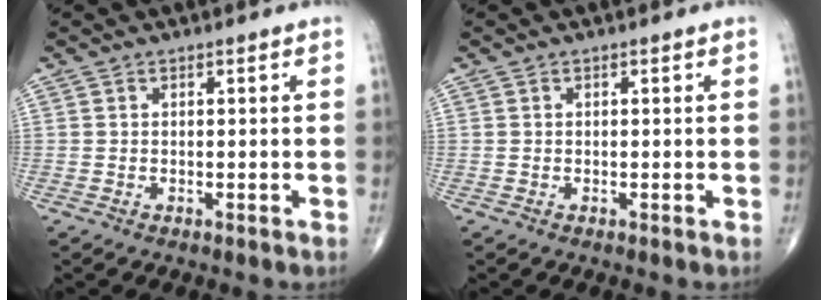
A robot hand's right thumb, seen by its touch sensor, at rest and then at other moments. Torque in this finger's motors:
{"motor_torque": [0.09, -0.18, -0.09, 0.00, 0.02]}